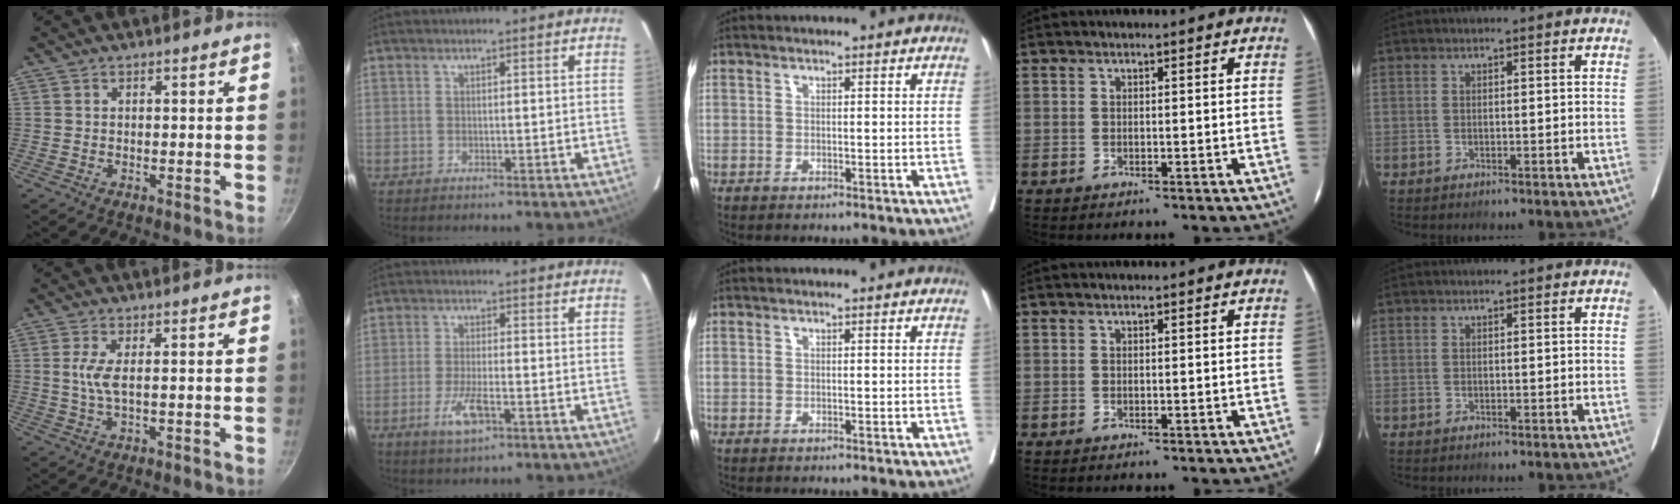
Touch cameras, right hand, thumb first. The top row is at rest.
{"thumb": {"total": 3.7, "force": [0.5, 1.1, 3.5], "torque": [-0.093, -0.002, 0.012]}, "index": {"total": 5.0, "force": [-2.3, 1.3, 4.3], "torque": [-0.087, -0.004, -0.039]}}